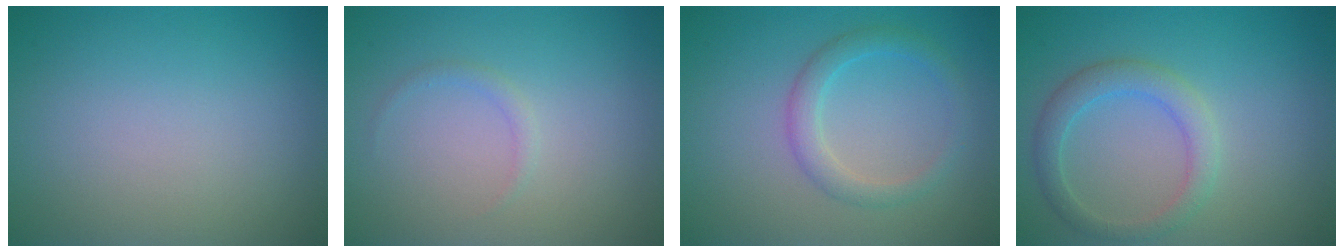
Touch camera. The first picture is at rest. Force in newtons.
{"total": 0.8, "press": 0.8, "slide": 0.2}
{"total": 2.4, "press": 2.4, "slide": 0.1}
{"total": 2.8, "press": 2.8, "slide": 0.1}